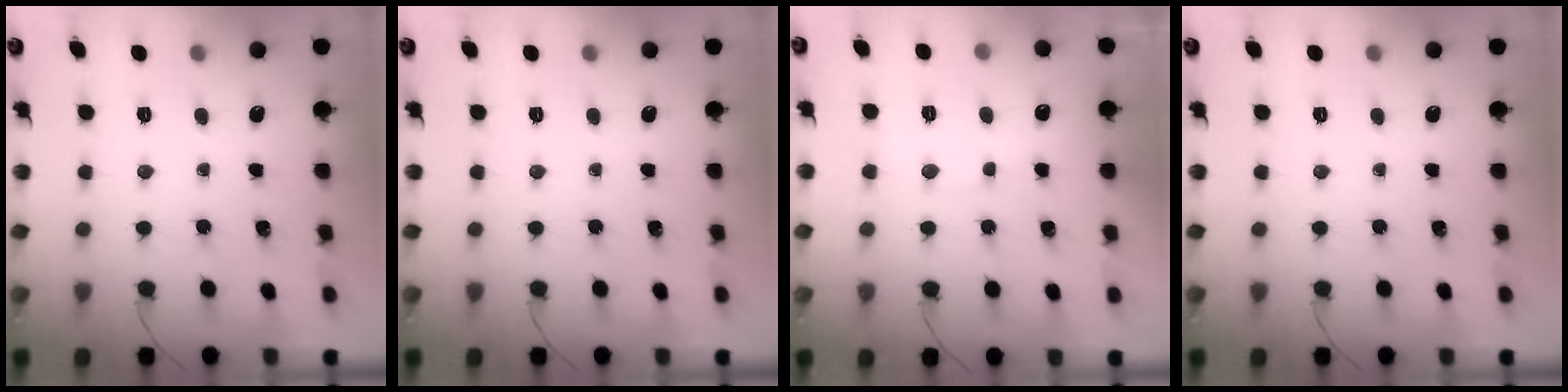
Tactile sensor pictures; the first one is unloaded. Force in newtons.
{"total": 0.0}
{"total": 7.5, "press": 7.3, "slide": 1.6}
{"total": 0.0}